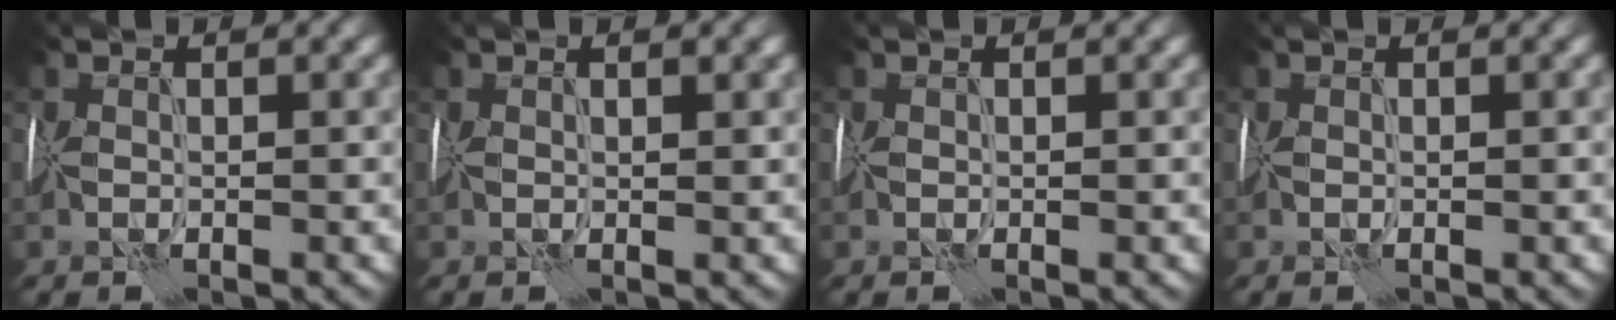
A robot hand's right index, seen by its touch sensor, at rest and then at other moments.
{"total": 0.9, "force": [0.5, 0.3, 0.7], "torque": [-0.005, 0.002, 0.006]}
{"total": 0.0}
{"total": 0.0}